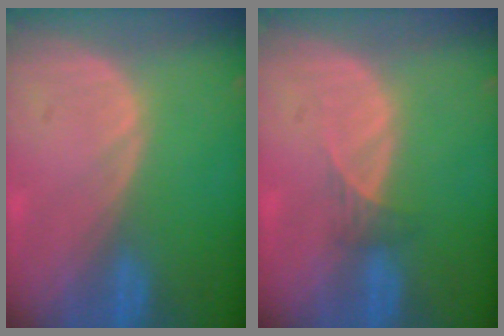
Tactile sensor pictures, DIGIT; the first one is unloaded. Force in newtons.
{"total": 1.6, "press": 1.3, "slide": 0.9}